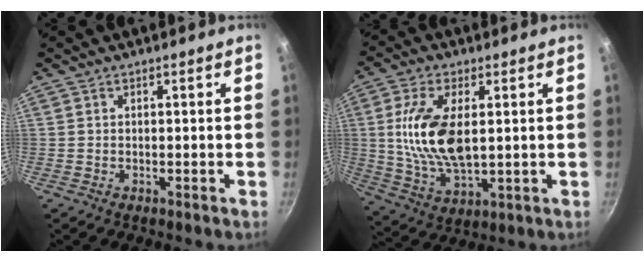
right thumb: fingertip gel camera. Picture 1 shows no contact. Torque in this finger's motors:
{"motor_torque": [0.91, 1.24, 1.64, 0.11, 0.23]}